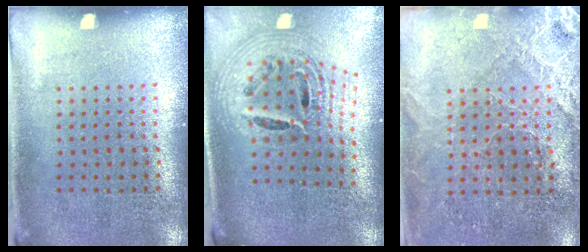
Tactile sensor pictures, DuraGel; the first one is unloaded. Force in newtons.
{"total": 2.2, "press": 1.6, "slide": 1.5}
{"total": 2.8, "press": 2.8, "slide": 0.3}